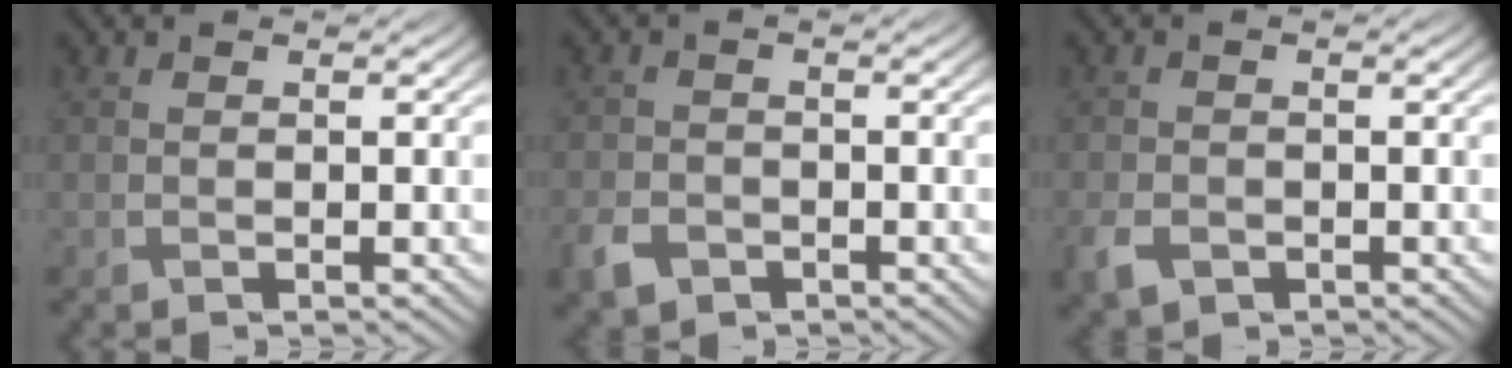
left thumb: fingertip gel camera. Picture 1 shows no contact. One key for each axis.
{"total": 3.7, "fx": -2.2, "fy": 2.5, "fz": 1.6, "tx": -0.046, "ty": -0.012, "tz": -0.049}
{"total": 3.4, "fx": -1.8, "fy": 2.4, "fz": 1.7, "tx": -0.050, "ty": -0.015, "tz": -0.039}